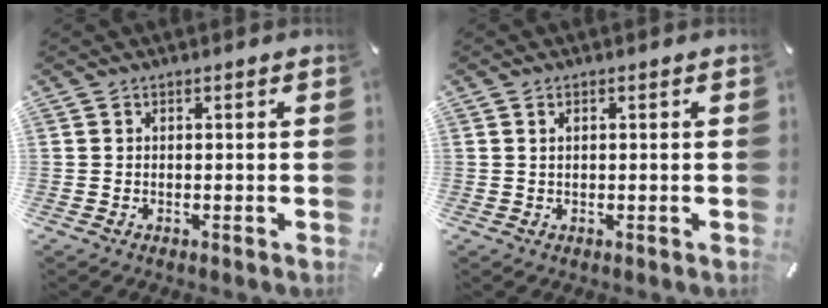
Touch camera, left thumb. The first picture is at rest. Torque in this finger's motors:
{"motor_torque": [-0.01, -0.42, 0.01, 0.13, -0.03]}